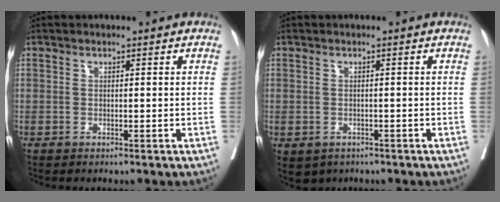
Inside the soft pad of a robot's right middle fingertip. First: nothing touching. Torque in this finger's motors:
{"motor_torque": [0.25, -0.21, 0.03, 0.01]}